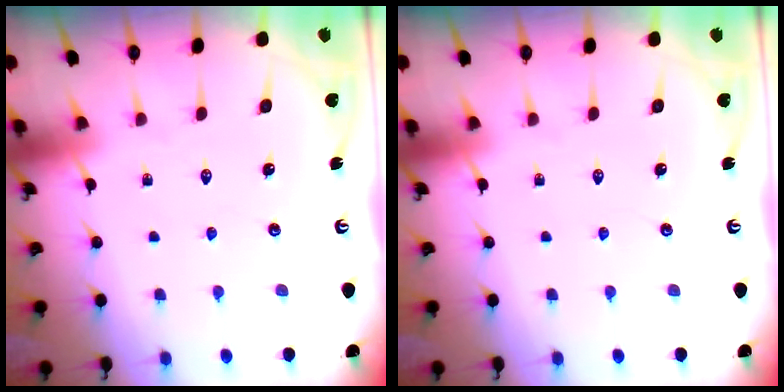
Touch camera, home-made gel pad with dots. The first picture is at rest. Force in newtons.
{"total": 0.0}